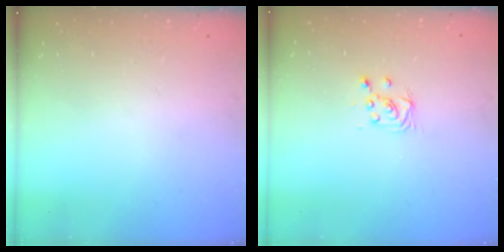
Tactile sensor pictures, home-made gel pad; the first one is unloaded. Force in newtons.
{"total": 4.6, "press": 4.6, "slide": 0.5}